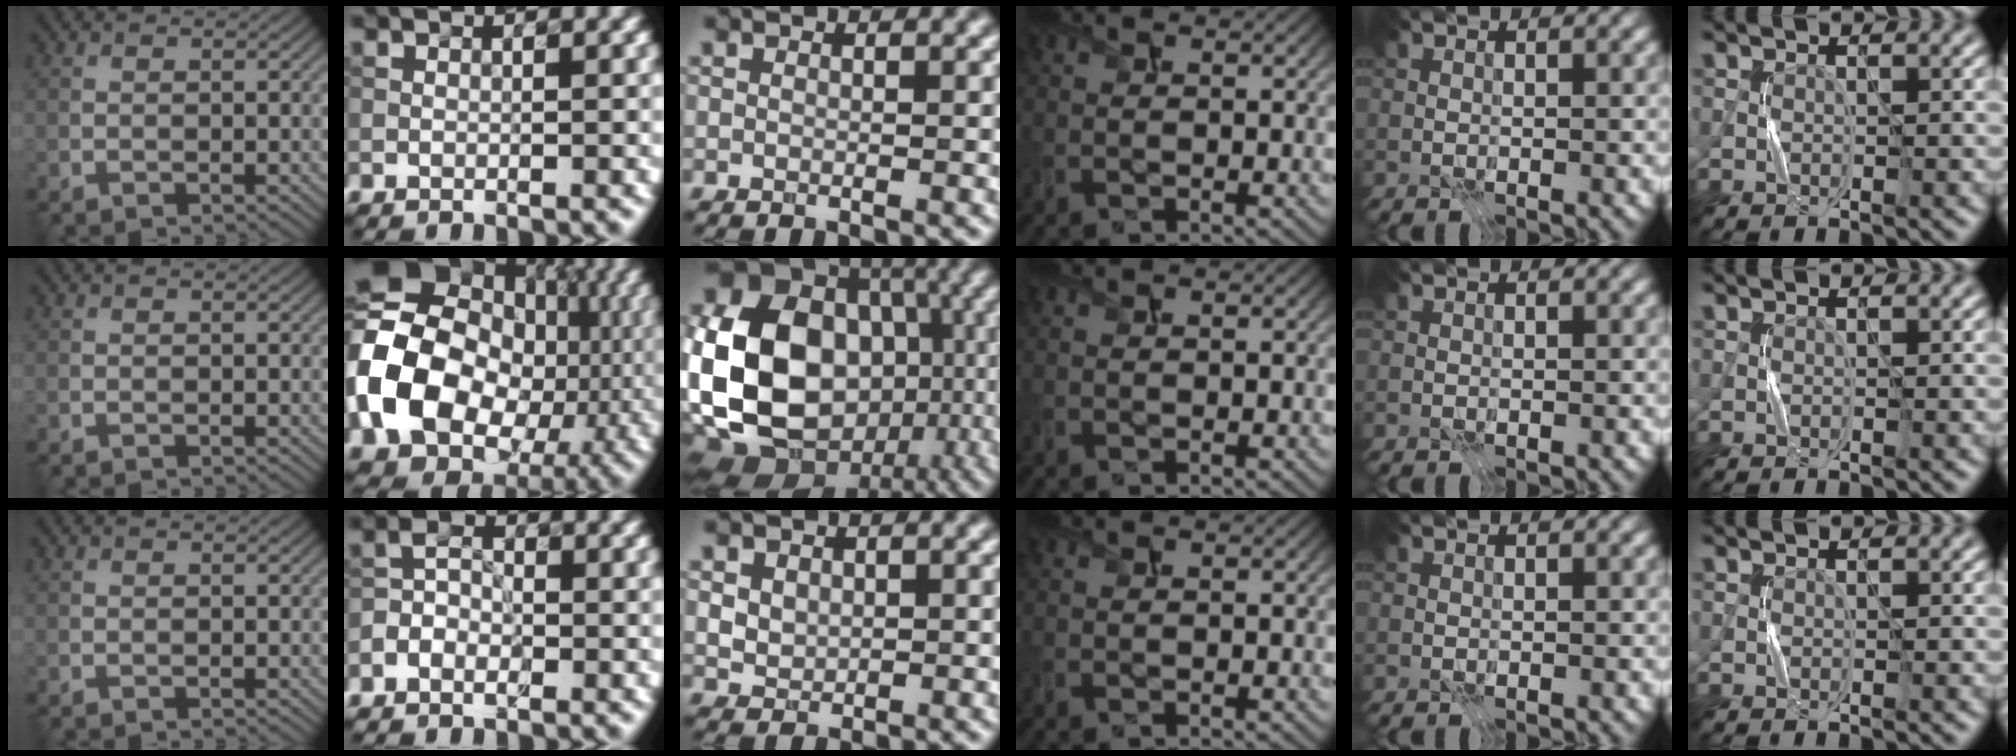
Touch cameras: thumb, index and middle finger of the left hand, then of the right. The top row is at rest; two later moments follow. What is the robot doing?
{"motion": "press", "object": "gel pad"}